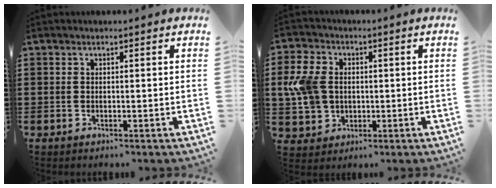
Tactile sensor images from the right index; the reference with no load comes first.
{"total": 8.4, "force": [0.6, 6.4, 5.4], "torque": [-0.164, 0.007, 0.002]}